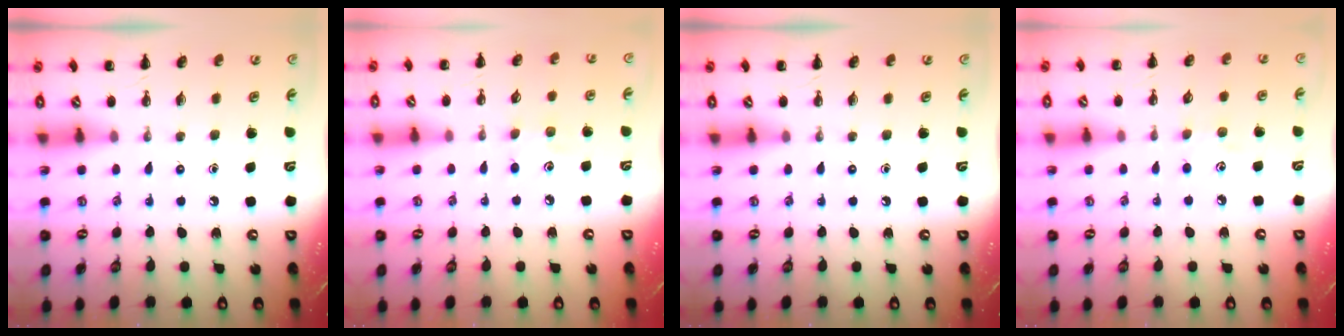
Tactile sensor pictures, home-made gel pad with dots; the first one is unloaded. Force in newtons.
{"total": 4.0, "press": 3.9, "slide": 1.0}
{"total": 0.0}
{"total": 3.9, "press": 3.7, "slide": 1.0}